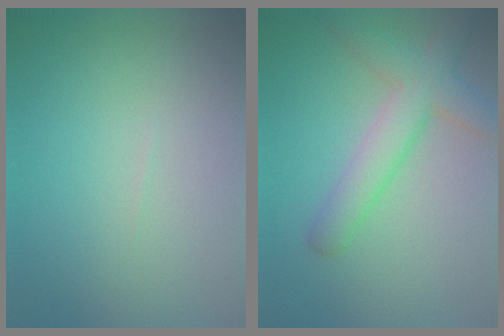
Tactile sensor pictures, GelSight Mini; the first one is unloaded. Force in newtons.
{"total": 4.4, "press": 4.4, "slide": 0.2}